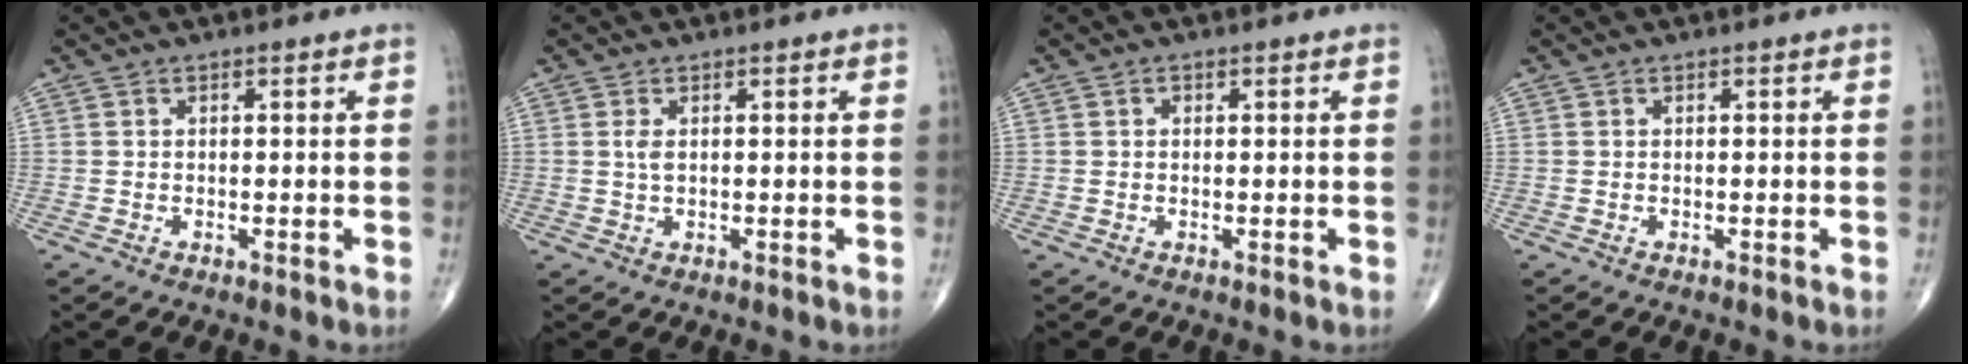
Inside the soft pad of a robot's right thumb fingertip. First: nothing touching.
{"total": 1.6, "force": [0.4, 0.7, 1.4], "torque": [-0.032, 0.001, 0.014]}
{"total": 0.6, "force": [0.2, 0.5, 0.3], "torque": [-0.002, 0.001, 0.003]}
{"total": 0.0}